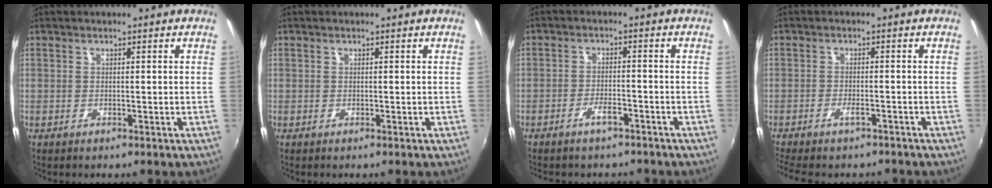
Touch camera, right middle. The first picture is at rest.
{"total": 0.0}
{"total": 3.3, "force": [-2.7, 1.0, 1.7], "torque": [-0.043, 0.004, -0.042]}
{"total": 6.0, "force": [-4.9, 1.6, 3.0], "torque": [-0.075, -0.014, -0.079]}